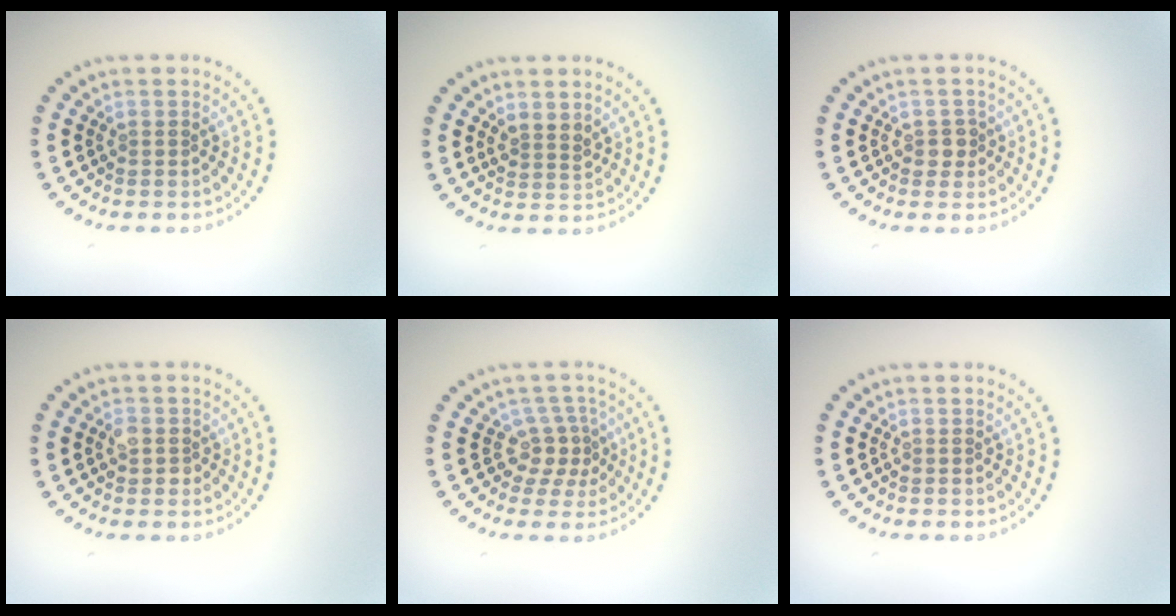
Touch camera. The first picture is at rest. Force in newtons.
{"total": 1.6, "press": 1.2, "slide": 1.0}
{"total": 1.3, "press": 1.2, "slide": 0.6}
{"total": 1.6, "press": 1.6, "slide": 0.4}
{"total": 2.9, "press": 2.0, "slide": 2.0}
{"total": 0.0}